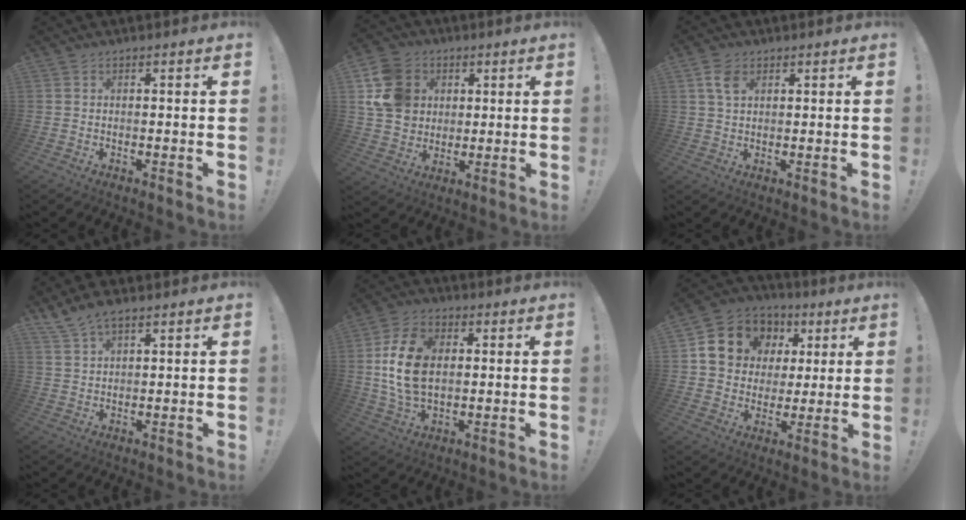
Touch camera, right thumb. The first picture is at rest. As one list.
[{"total": 14.2, "force": [3.5, 12.1, 6.6], "torque": [-0.107, -0.005, 0.078]}, {"total": 4.9, "force": [2.2, 2.8, 3.4], "torque": [-0.055, -0.004, 0.041]}, {"total": 6.3, "force": [5.2, 1.7, 3.0], "torque": [-0.068, -0.022, 0.101]}, {"total": 16.3, "force": [1.5, 10.9, 12.0], "torque": [-0.218, 0.003, 0.027]}, {"total": 14.5, "force": [4.9, 12.4, 5.7], "torque": [-0.077, -0.015, 0.110]}]